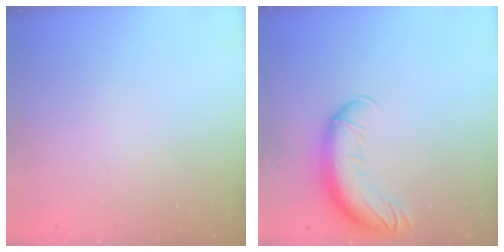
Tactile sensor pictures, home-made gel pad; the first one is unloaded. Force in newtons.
{"total": 14.8, "press": 14.3, "slide": 3.6}